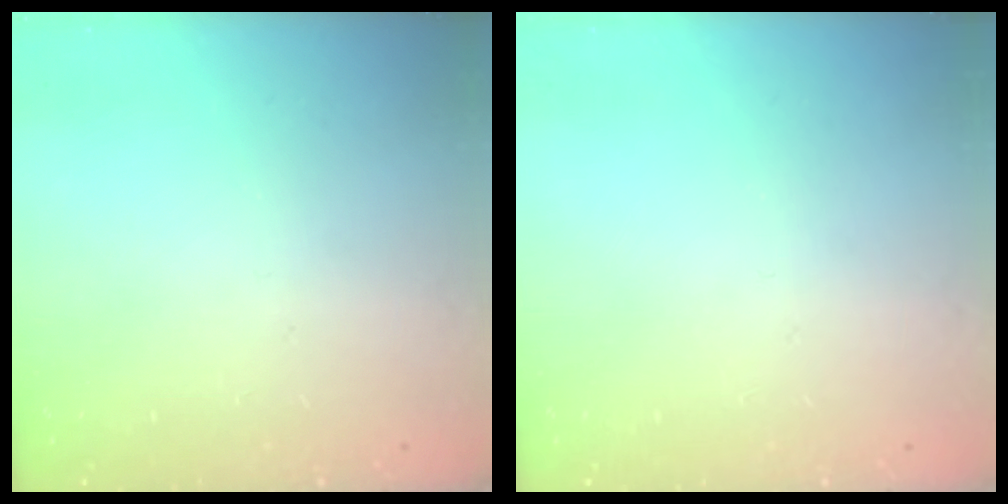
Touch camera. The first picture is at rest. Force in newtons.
{"total": 0.0}